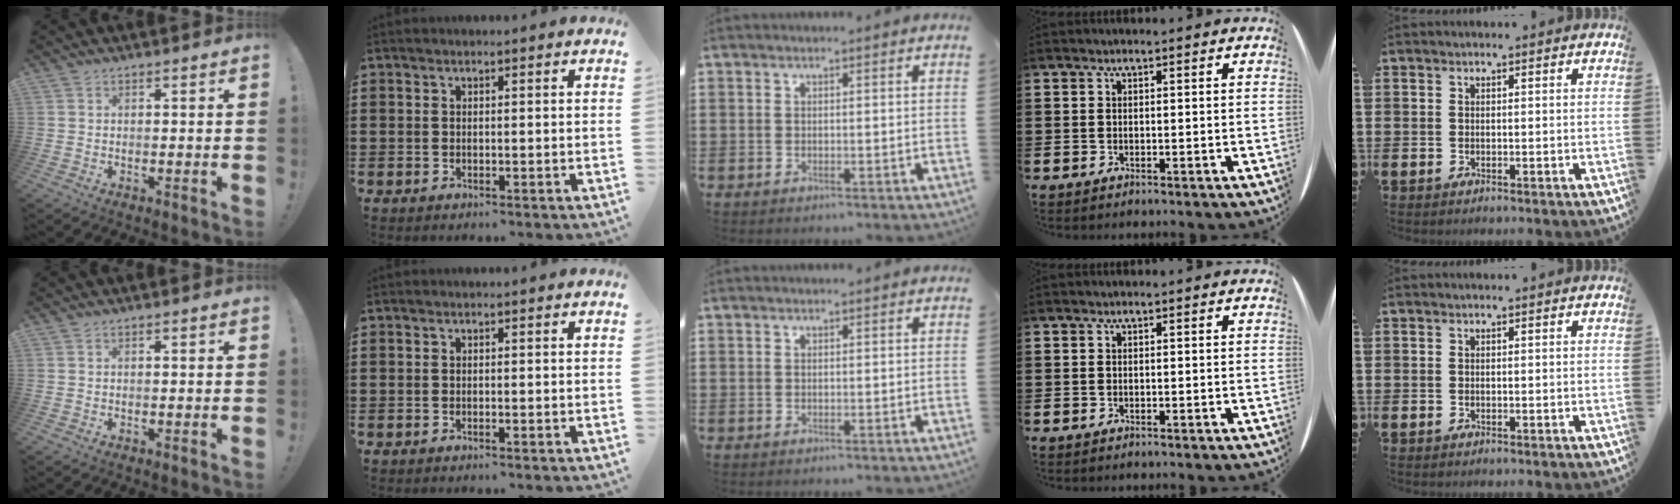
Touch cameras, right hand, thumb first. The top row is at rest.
{"thumb": {"total": 0.5, "force": [-0.5, 0.1, 0.2], "torque": [-0.006, 0.003, -0.009]}}